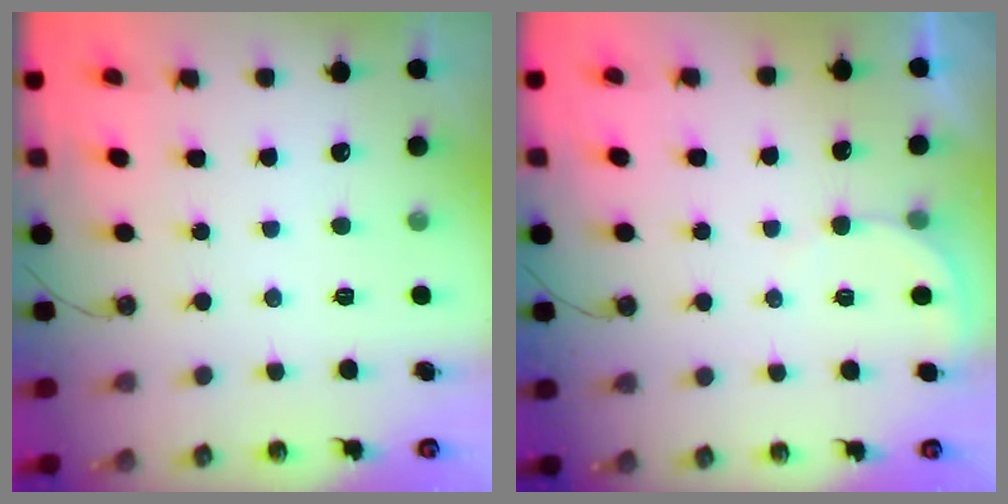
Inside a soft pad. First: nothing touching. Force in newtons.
{"total": 2.6, "press": 2.6, "slide": 0.2}